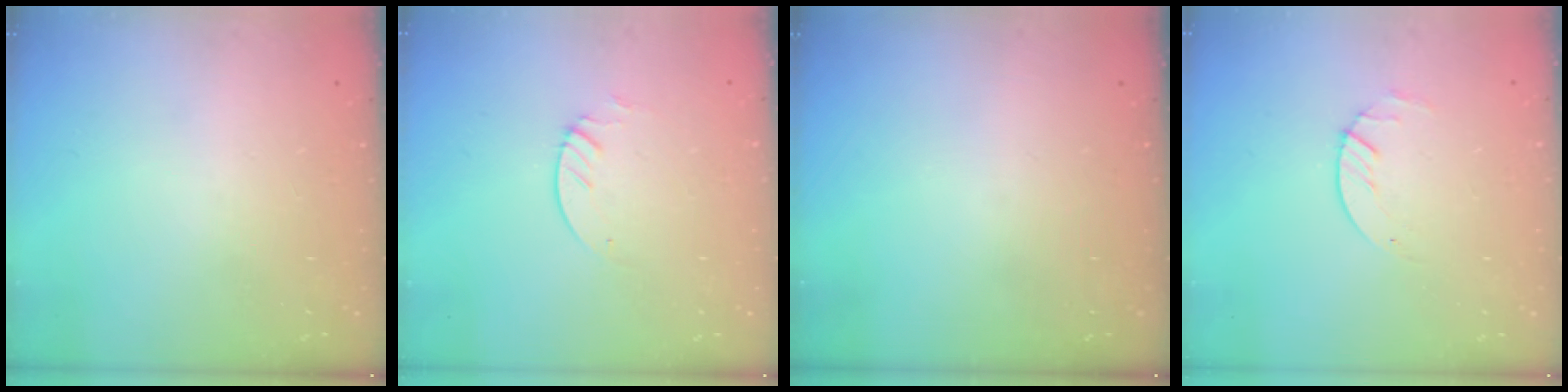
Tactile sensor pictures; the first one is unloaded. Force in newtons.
{"total": 2.3, "press": 2.3, "slide": 0.2}
{"total": 0.0}
{"total": 1.7, "press": 1.6, "slide": 0.2}